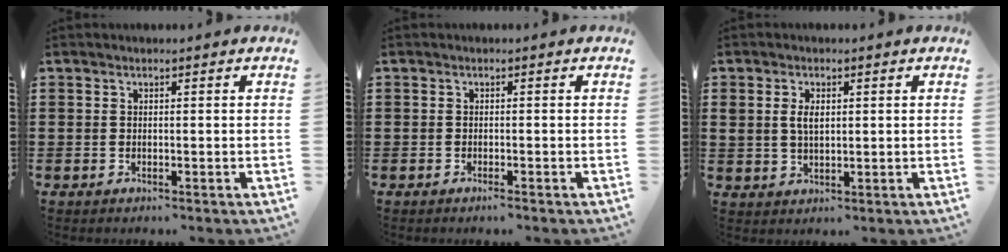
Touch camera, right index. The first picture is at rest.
{"total": 0.7, "force": [-0.6, 0.0, 0.4], "torque": [-0.008, -0.002, -0.011]}
{"total": 3.2, "force": [0.7, 1.8, 2.6], "torque": [-0.055, 0.008, 0.011]}